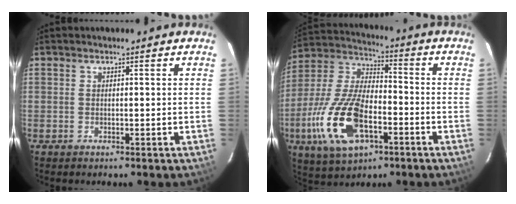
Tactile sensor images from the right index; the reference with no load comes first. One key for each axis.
{"total": 18.9, "fx": -7.0, "fy": 9.0, "fz": 15.0, "tx": -0.330, "ty": -0.009, "tz": -0.127}